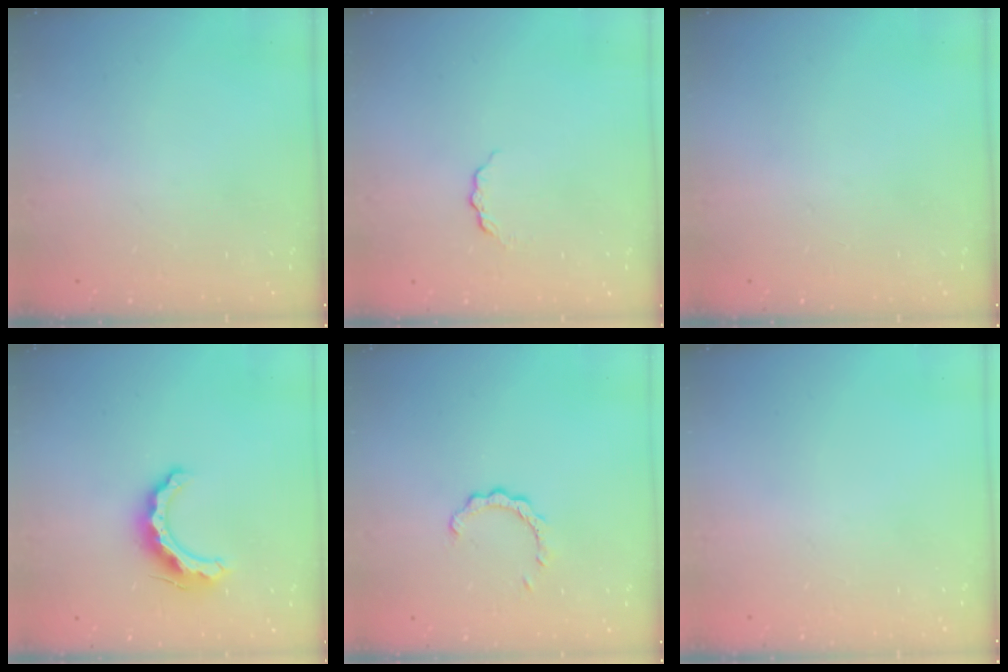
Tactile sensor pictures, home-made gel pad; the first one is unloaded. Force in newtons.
{"total": 3.7, "press": 3.7, "slide": 0.4}
{"total": 0.0}
{"total": 10.5, "press": 10.5, "slide": 0.6}
{"total": 2.7, "press": 2.7, "slide": 0.3}
{"total": 0.0}